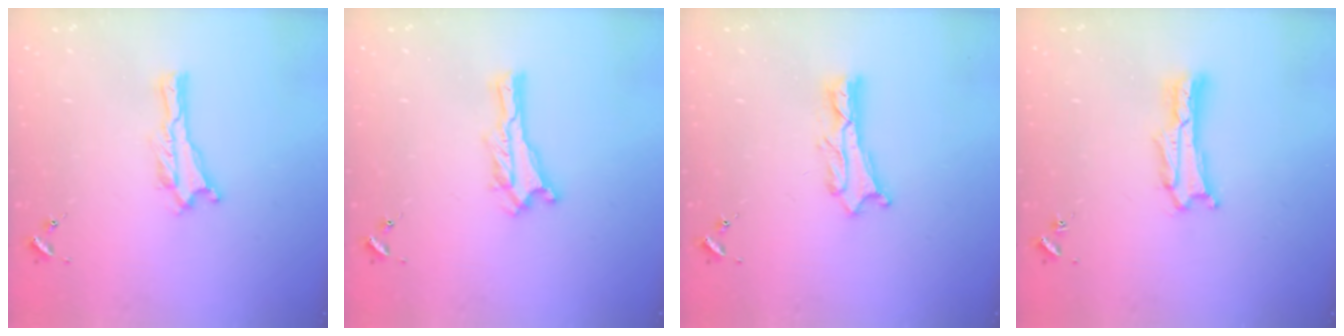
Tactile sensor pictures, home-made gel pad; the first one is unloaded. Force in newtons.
{"total": 0.0}
{"total": 2.0, "press": 2.0, "slide": 0.2}
{"total": 1.7, "press": 1.7, "slide": 0.3}